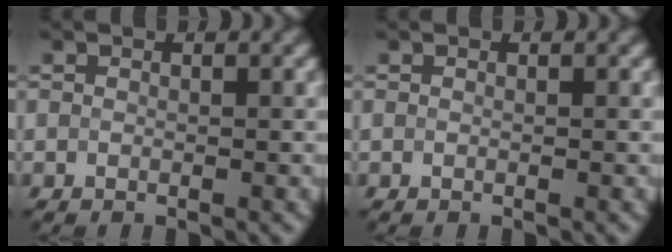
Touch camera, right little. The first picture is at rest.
{"total": 0.0}